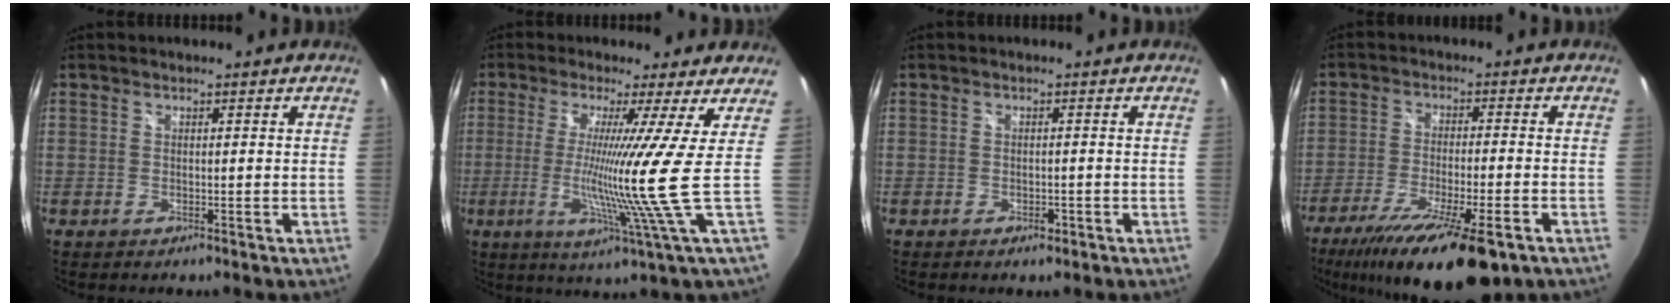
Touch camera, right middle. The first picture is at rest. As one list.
[{"total": 11.7, "force": [0.1, -3.7, 11.1], "torque": [-0.174, -0.031, -0.005]}, {"total": 1.4, "force": [-0.8, 0.9, 0.7], "torque": [-0.011, 0.001, -0.009]}, {"total": 17.9, "force": [-11.7, 4.0, 12.9], "torque": [-0.242, -0.057, -0.189]}]